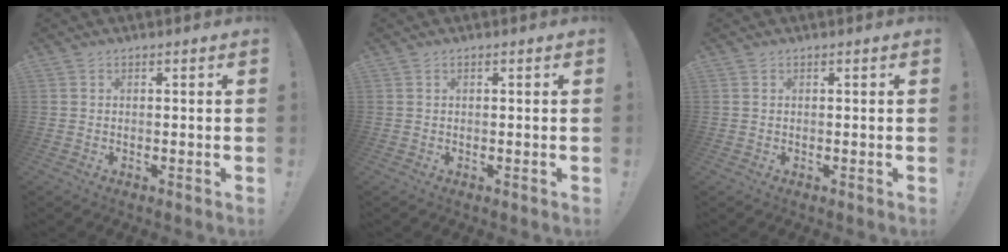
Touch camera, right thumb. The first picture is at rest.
{"total": 0.0}
{"total": 0.0}